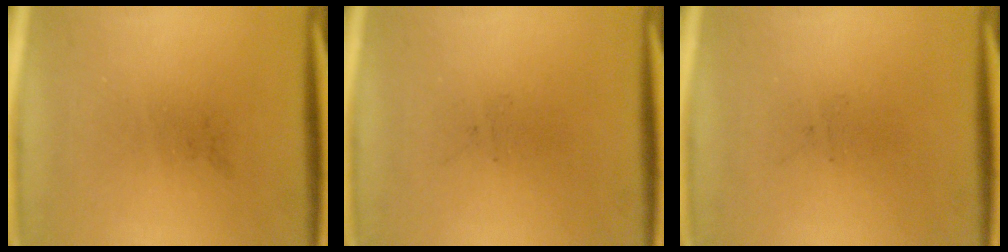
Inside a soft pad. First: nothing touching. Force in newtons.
{"total": 0.0}
{"total": 0.0}